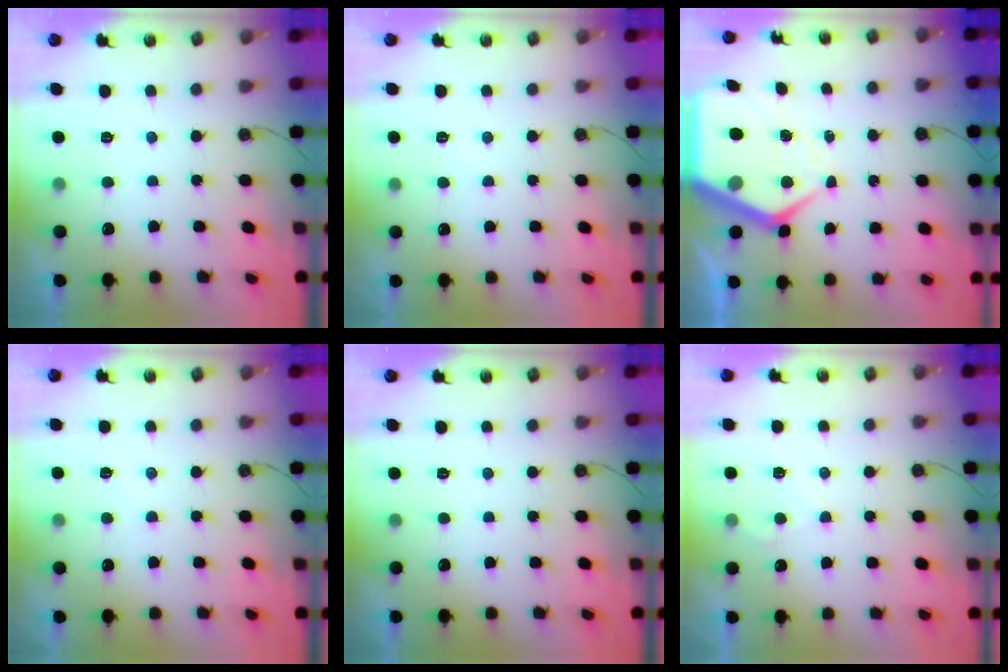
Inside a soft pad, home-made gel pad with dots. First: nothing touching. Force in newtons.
{"total": 4.6, "press": 4.6, "slide": 0.6}
{"total": 10.6, "press": 10.6, "slide": 0.9}
{"total": 3.9, "press": 3.9, "slide": 0.5}
{"total": 0.0}
{"total": 5.2, "press": 5.1, "slide": 0.7}